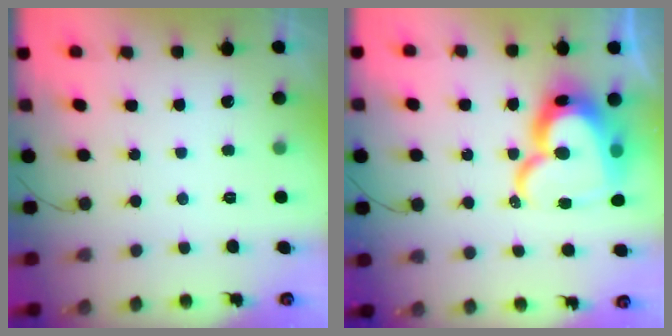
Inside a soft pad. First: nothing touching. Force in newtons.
{"total": 23.0, "press": 23.0, "slide": 1.9}